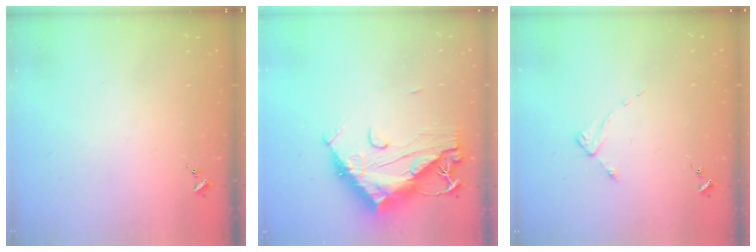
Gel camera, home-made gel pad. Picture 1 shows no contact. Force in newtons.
{"total": 17.4, "press": 17.3, "slide": 1.6}
{"total": 2.1, "press": 2.0, "slide": 0.4}